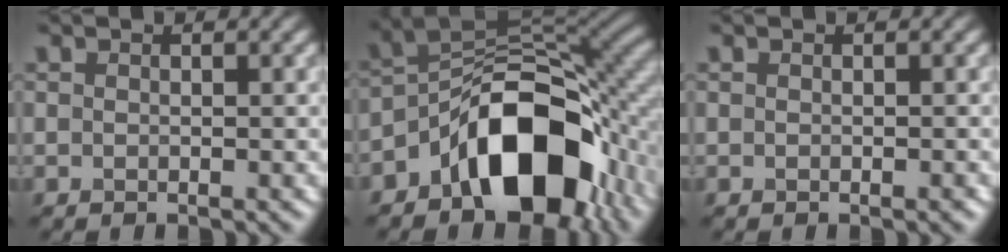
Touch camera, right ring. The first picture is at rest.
{"total": 12.4, "force": [-5.6, 6.8, 8.6], "torque": [-0.119, 0.004, -0.104]}
{"total": 0.0}